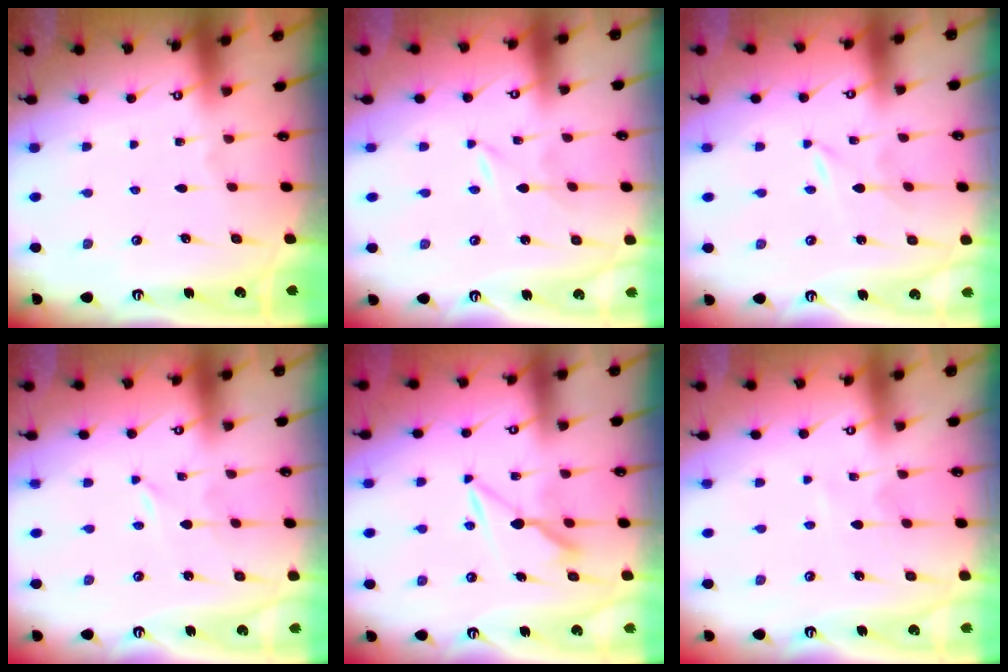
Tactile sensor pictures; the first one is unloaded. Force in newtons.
{"total": 0.0}
{"total": 0.0}
{"total": 0.0}
{"total": 7.3, "press": 7.3, "slide": 0.6}
{"total": 1.4, "press": 1.3, "slide": 0.1}